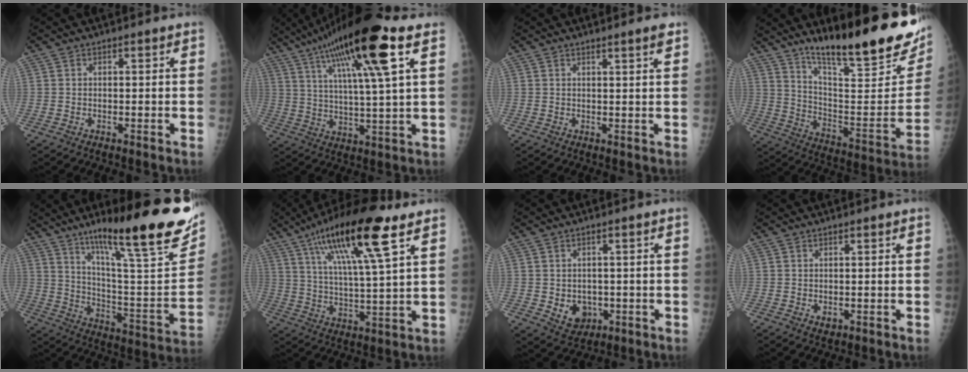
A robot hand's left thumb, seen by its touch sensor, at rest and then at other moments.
{"total": 20.8, "force": [10.6, 2.8, 17.7], "torque": [-0.307, -0.009, 0.180]}
{"total": 2.2, "force": [1.6, -0.1, 1.4], "torque": [-0.018, -0.010, 0.023]}
{"total": 26.9, "force": [17.8, 5.4, 19.4], "torque": [-0.264, -0.082, 0.281]}
{"total": 29.0, "force": [18.2, 4.7, 22.1], "torque": [-0.311, -0.067, 0.286]}
{"total": 19.7, "force": [10.4, 3.8, 16.3], "torque": [-0.280, -0.022, 0.182]}
{"total": 5.7, "force": [-0.9, 4.7, 3.1], "torque": [-0.022, -0.001, 0.001]}
{"total": 1.3, "force": [-0.1, 1.0, 0.8], "torque": [-0.009, -0.002, 0.001]}